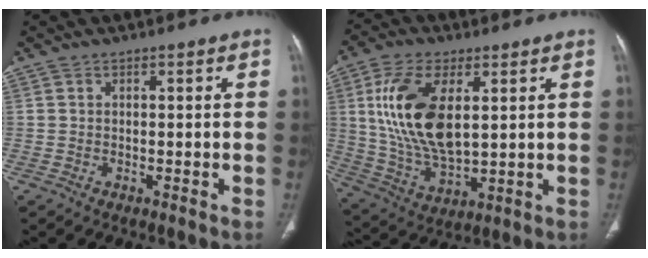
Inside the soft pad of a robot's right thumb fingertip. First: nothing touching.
{"total": 17.1, "force": [4.0, 8.4, 14.3], "torque": [-0.275, -0.017, 0.084]}